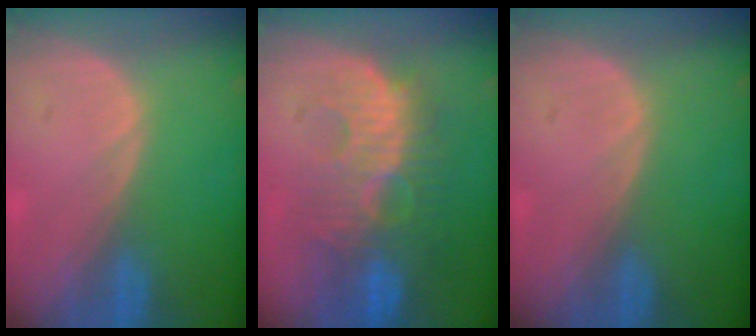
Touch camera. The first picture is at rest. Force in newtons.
{"total": 10.6, "press": 9.9, "slide": 3.8}
{"total": 0.0}